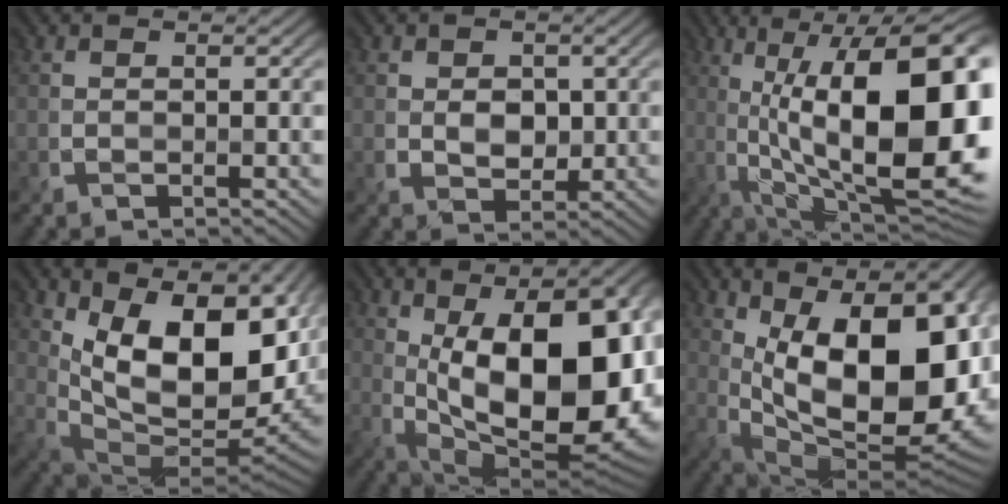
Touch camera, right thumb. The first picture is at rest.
{"total": 3.2, "force": [0.3, 2.5, 2.0], "torque": [-0.044, -0.006, 0.003]}
{"total": 19.3, "force": [1.4, 7.1, 17.9], "torque": [-0.264, 0.026, 0.029]}
{"total": 17.2, "force": [5.5, 8.4, 13.9], "torque": [-0.221, 0.002, 0.109]}
{"total": 19.5, "force": [0.9, 9.2, 17.2], "torque": [-0.254, -0.001, 0.017]}
{"total": 19.2, "force": [2.8, 9.2, 16.6], "torque": [-0.235, 0.007, 0.043]}